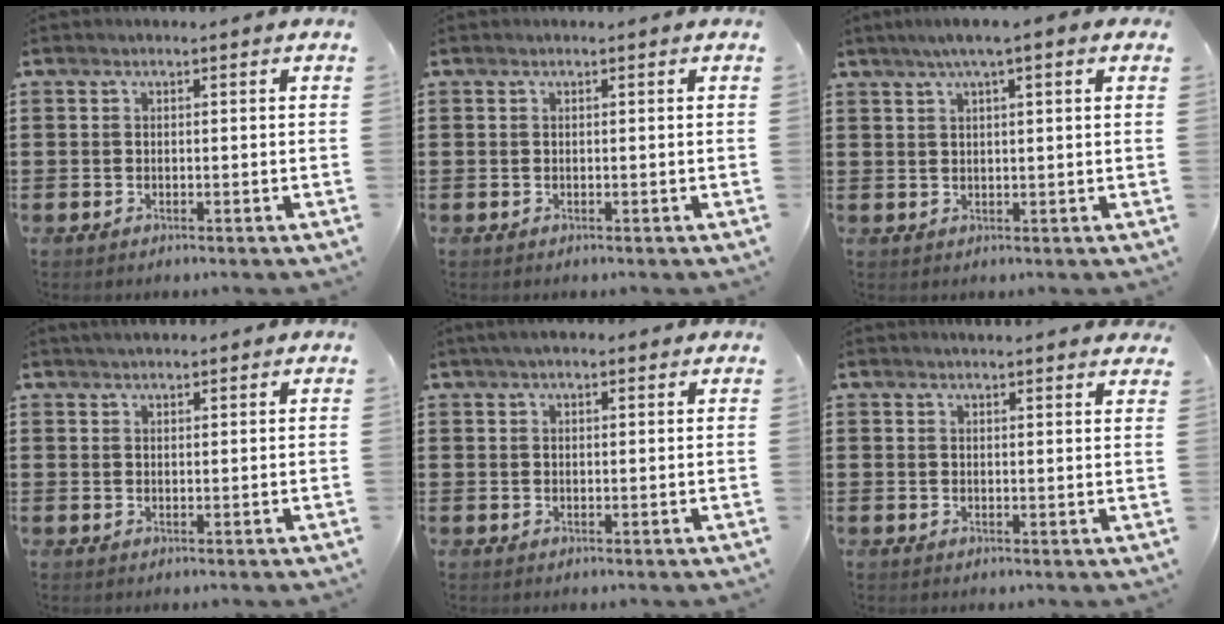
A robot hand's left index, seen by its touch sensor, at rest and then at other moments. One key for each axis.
{"total": 0.0}
{"total": 3.3, "fx": 1.7, "fy": 0.2, "fz": 2.8, "tx": -0.057, "ty": 0.003, "tz": 0.028}
{"total": 1.7, "fx": 1.6, "fy": 0.4, "fz": 0.4, "tx": -0.011, "ty": 0.004, "tz": 0.031}
{"total": 2.4, "fx": 1.8, "fy": 0.8, "fz": 1.3, "tx": -0.029, "ty": 0.007, "tz": 0.033}
{"total": 1.8, "fx": 1.8, "fy": -0.1, "fz": 0.2, "tx": -0.009, "ty": 0.000, "tz": 0.035}